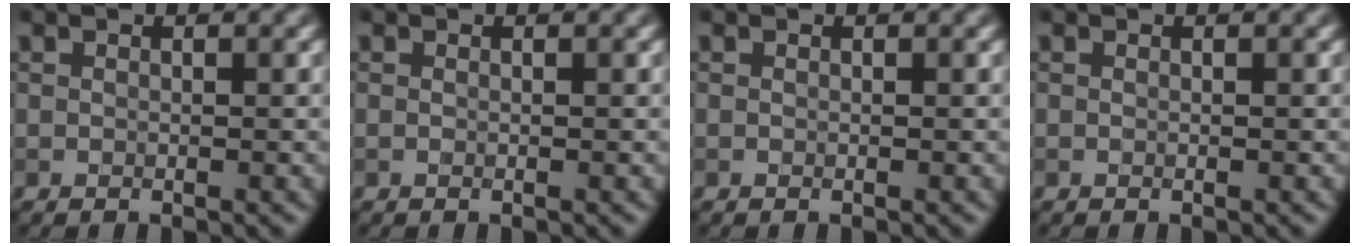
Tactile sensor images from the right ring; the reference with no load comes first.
{"total": 0.0}
{"total": 0.0}
{"total": 0.0}